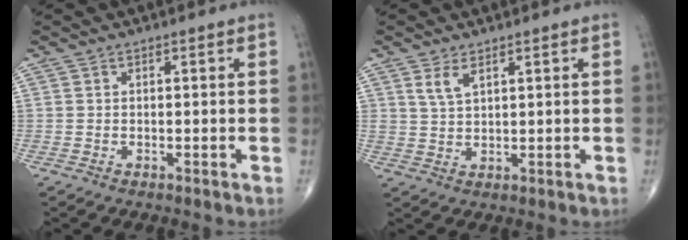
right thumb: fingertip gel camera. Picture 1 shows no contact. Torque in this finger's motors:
{"motor_torque": [0.06, 0.06, 0.25, 0.21, 0.01]}